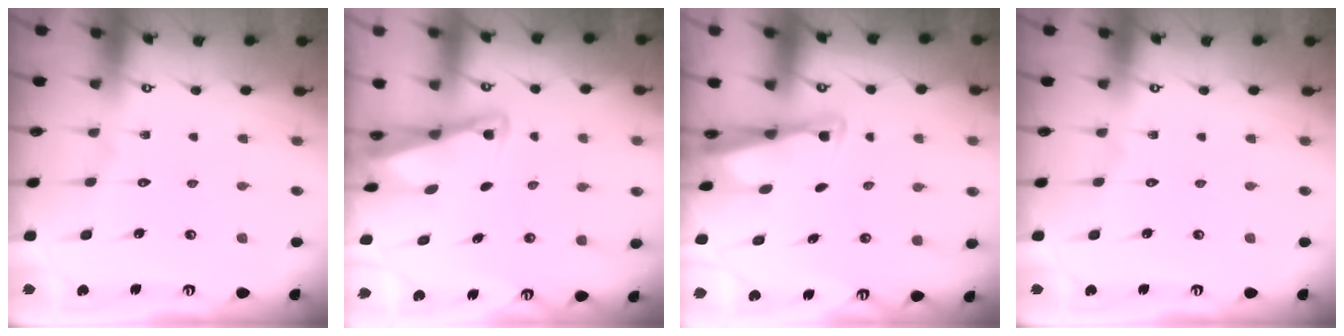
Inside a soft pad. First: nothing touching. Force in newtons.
{"total": 3.4, "press": 3.4, "slide": 0.5}
{"total": 2.5, "press": 2.5, "slide": 0.5}
{"total": 0.0}